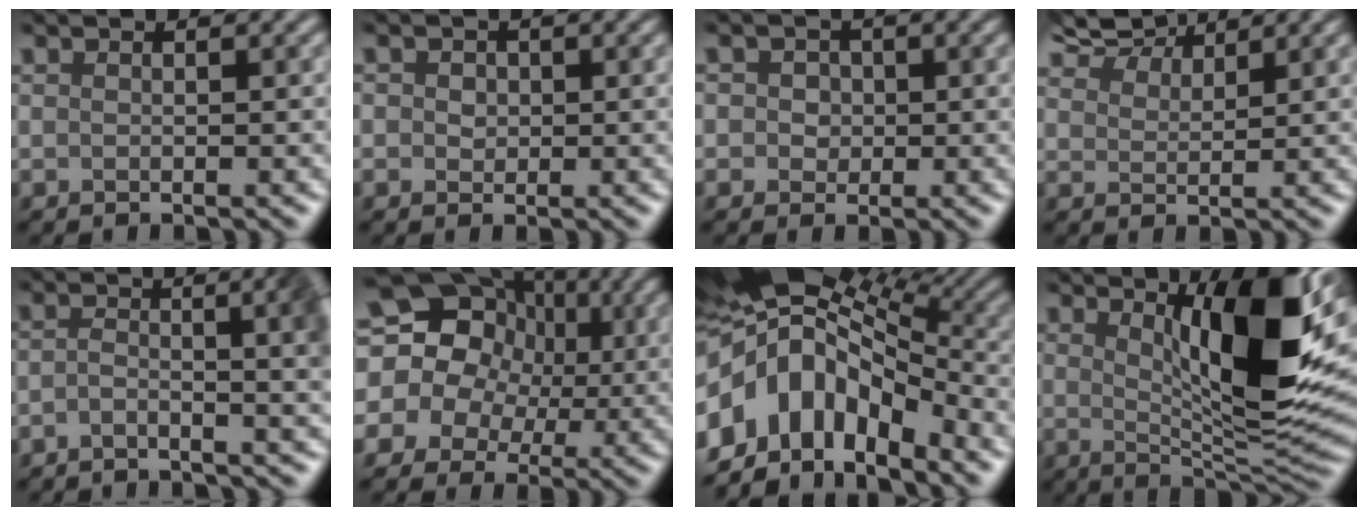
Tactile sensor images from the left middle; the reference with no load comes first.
{"total": 0.7, "force": [-0.4, 0.4, -0.4], "torque": [-0.006, -0.003, 0.008]}
{"total": 1.3, "force": [-0.1, 1.3, 0.0], "torque": [0.008, 0.012, -0.002]}
{"total": 4.7, "force": [4.6, 0.4, 0.6], "torque": [-0.037, 0.006, 0.096]}
{"total": 6.1, "force": [-1.1, 1.8, 5.7], "torque": [-0.079, -0.003, -0.010]}
{"total": 16.4, "force": [4.4, 13.8, 7.7], "torque": [-0.161, 0.027, 0.060]}
{"total": 13.4, "force": [-4.0, 8.1, 9.8], "torque": [-0.203, 0.000, -0.054]}
{"total": 9.5, "force": [2.3, 1.7, 9.0], "torque": [-0.146, -0.013, 0.063]}